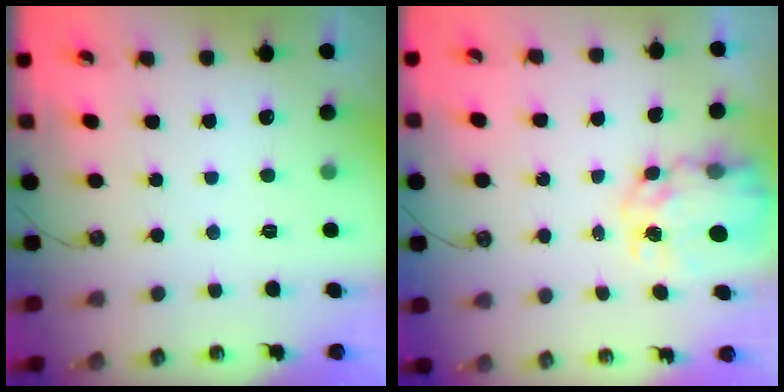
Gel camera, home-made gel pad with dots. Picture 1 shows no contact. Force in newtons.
{"total": 8.7, "press": 8.7, "slide": 0.8}